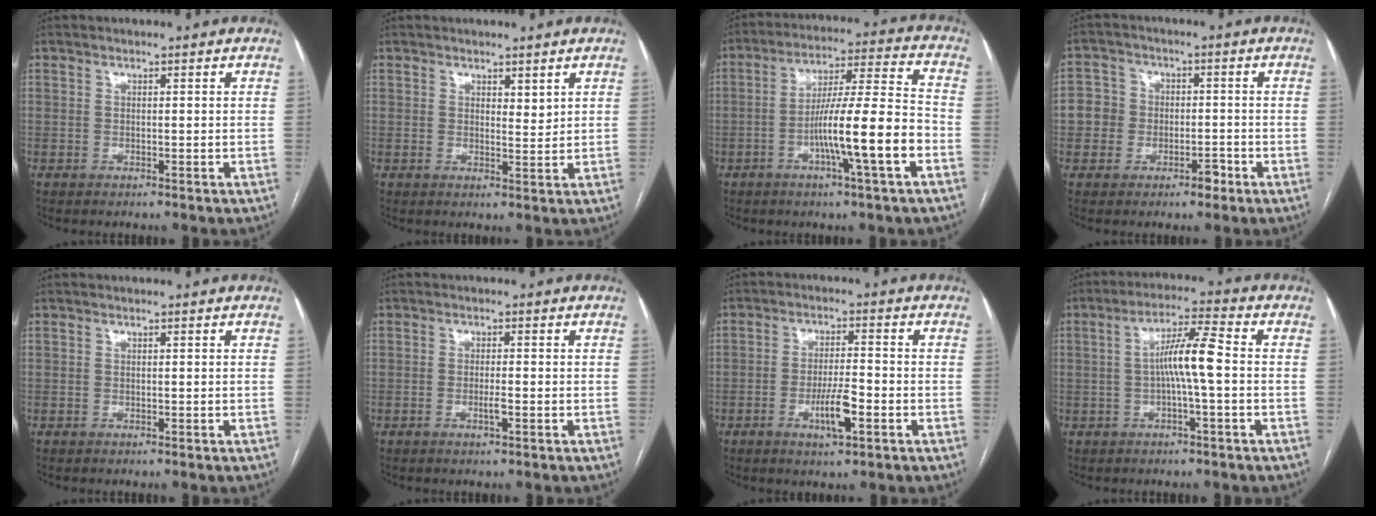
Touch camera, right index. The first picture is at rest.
{"total": 1.9, "force": [1.3, 0.7, 1.2], "torque": [-0.015, -0.010, 0.024]}
{"total": 13.8, "force": [-4.6, -0.3, 13.0], "torque": [-0.220, 0.007, -0.080]}
{"total": 5.7, "force": [-1.8, 4.9, 2.3], "torque": [-0.031, 0.024, -0.027]}
{"total": 0.0}
{"total": 1.9, "force": [-0.7, 0.1, 1.8], "torque": [-0.034, -0.002, -0.013]}
{"total": 6.0, "force": [-2.4, 1.0, 5.4], "torque": [-0.100, -0.004, -0.040]}
{"total": 7.0, "force": [-0.4, 0.0, 7.0], "torque": [-0.126, 0.015, -0.009]}